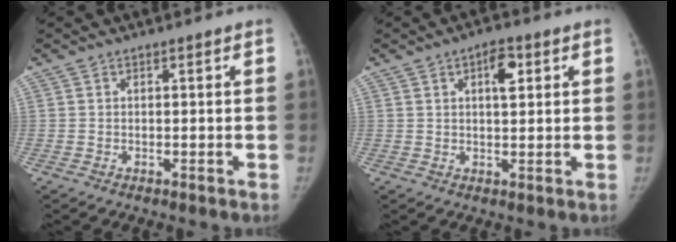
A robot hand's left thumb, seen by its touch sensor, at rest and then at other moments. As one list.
[{"total": 4.8, "force": [1.8, 2.2, 3.8], "torque": [-0.047, -0.001, 0.026]}]